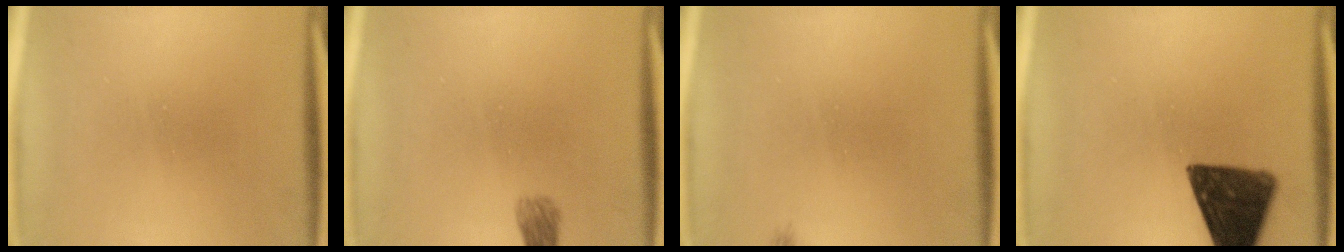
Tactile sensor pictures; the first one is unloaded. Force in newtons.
{"total": 2.3}
{"total": 0.6}
{"total": 13.1}